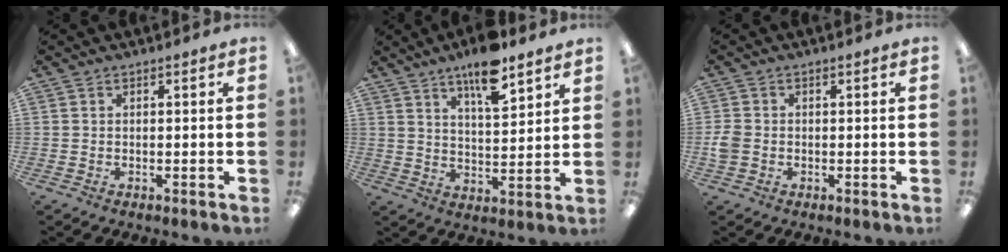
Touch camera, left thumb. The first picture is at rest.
{"total": 11.6, "force": [8.4, 3.6, 7.3], "torque": [-0.112, -0.044, 0.141]}
{"total": 3.3, "force": [-0.6, 2.7, 1.8], "torque": [-0.035, 0.004, -0.010]}